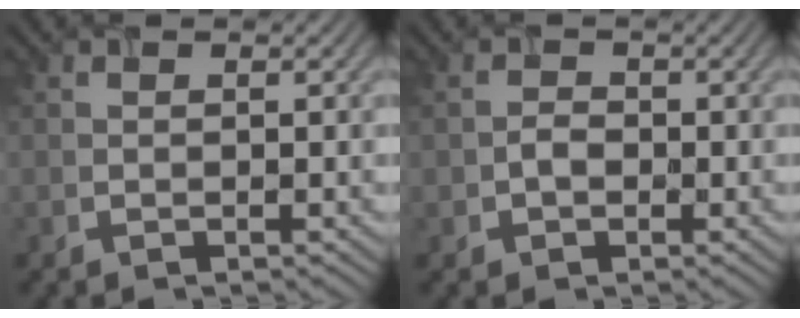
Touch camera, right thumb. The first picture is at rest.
{"total": 1.7, "force": [-0.7, 1.4, 0.6], "torque": [-0.009, 0.004, -0.014]}